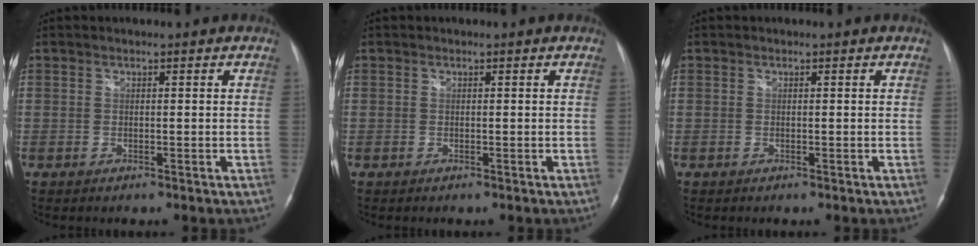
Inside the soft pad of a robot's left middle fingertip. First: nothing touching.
{"total": 0.0}
{"total": 0.0}